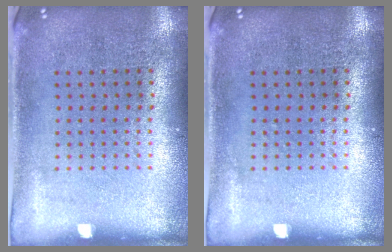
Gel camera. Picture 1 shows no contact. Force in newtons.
{"total": 0.0}